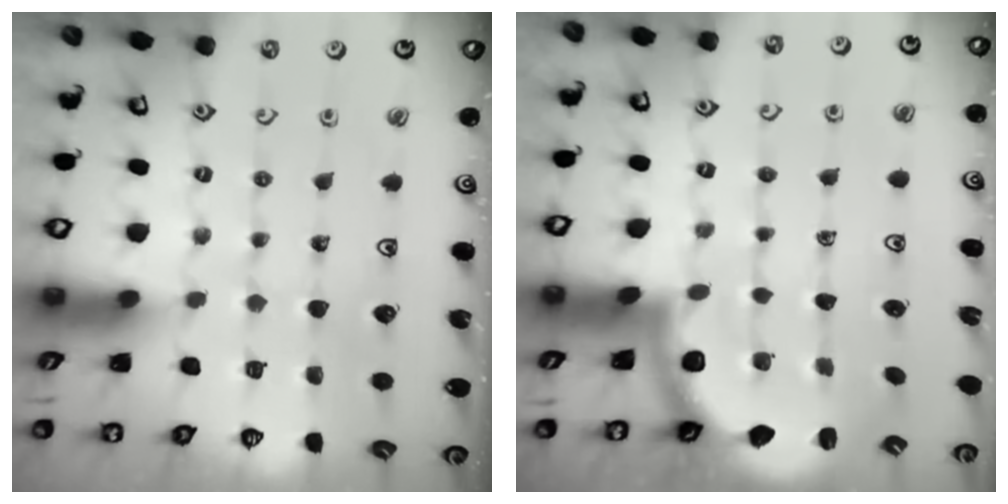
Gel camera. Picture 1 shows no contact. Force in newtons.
{"total": 2.5, "press": 2.4, "slide": 0.7}